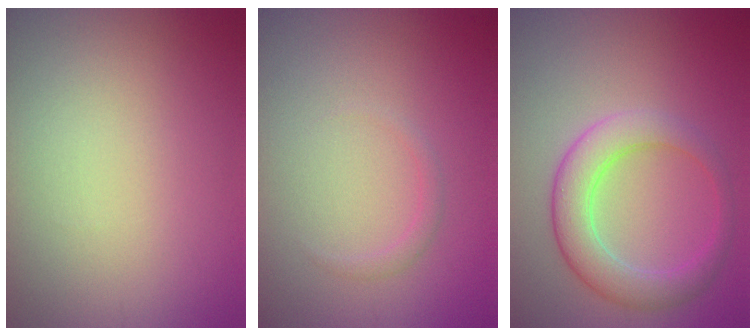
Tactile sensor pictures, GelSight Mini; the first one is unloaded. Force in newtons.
{"total": 0.9, "press": 0.9, "slide": 0.1}
{"total": 4.2, "press": 4.2, "slide": 0.5}